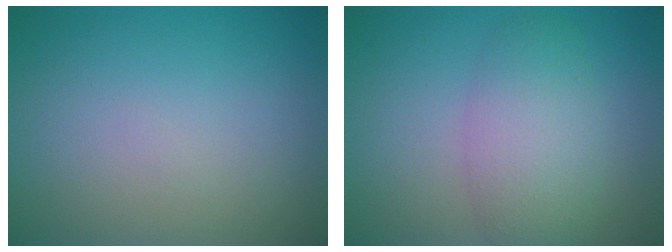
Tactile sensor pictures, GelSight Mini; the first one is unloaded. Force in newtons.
{"total": 4.7, "press": 4.7, "slide": 0.1}